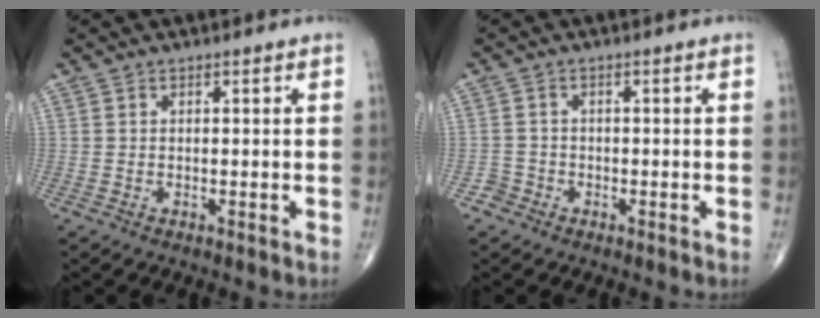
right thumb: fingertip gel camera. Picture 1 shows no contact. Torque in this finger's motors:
{"motor_torque": [0.19, 0.07, -0.08, -0.01, 0.01]}